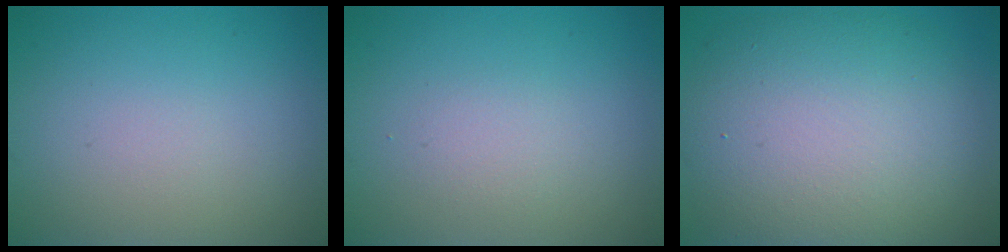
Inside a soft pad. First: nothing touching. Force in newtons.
{"total": 1.2, "press": 1.2, "slide": 0.0}
{"total": 11.5, "press": 11.4, "slide": 0.8}